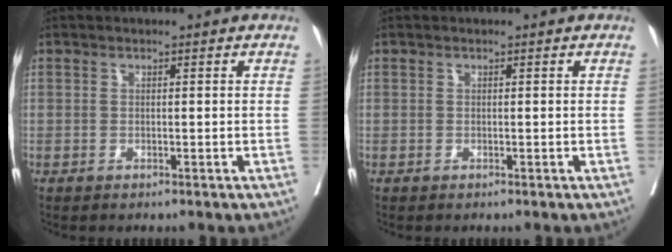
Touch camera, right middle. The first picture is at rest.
{"total": 0.0}